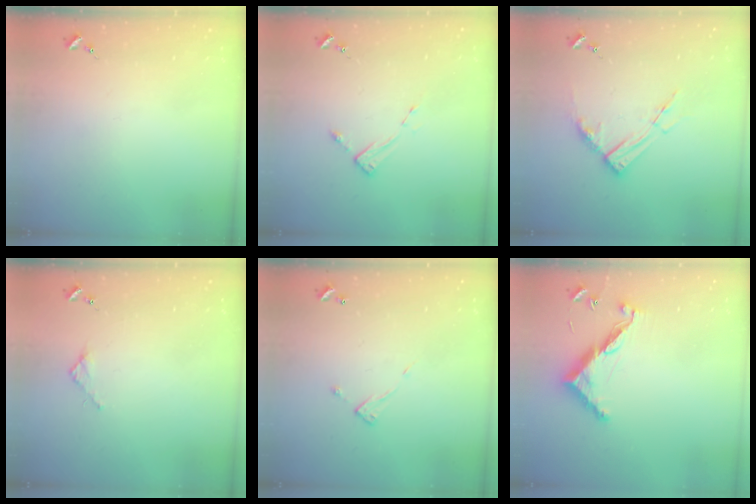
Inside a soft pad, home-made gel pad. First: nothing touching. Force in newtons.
{"total": 2.7, "press": 2.7, "slide": 0.4}
{"total": 10.3, "press": 10.2, "slide": 1.0}
{"total": 2.4, "press": 2.3, "slide": 0.3}
{"total": 4.7, "press": 4.7, "slide": 0.3}
{"total": 10.9, "press": 10.9, "slide": 0.4}